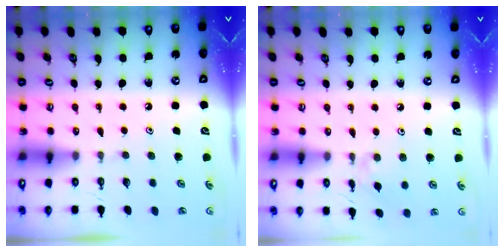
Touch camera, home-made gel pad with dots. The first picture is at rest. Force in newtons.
{"total": 2.1, "press": 2.1, "slide": 0.5}